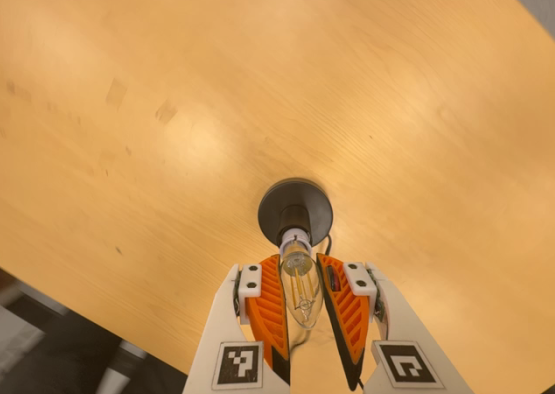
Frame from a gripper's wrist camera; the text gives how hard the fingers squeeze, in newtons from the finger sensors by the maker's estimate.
{"total": 12.1, "left": 12.0, "right": 12.1}